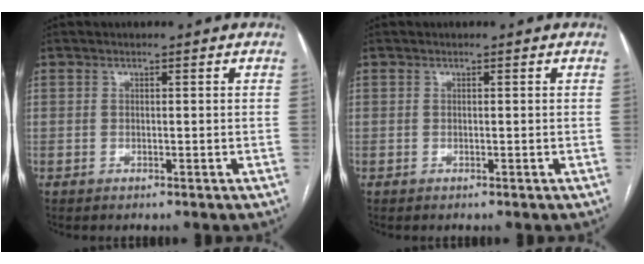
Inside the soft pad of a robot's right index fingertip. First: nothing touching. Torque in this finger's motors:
{"motor_torque": [0.00, 0.00, 0.00, 0.00]}